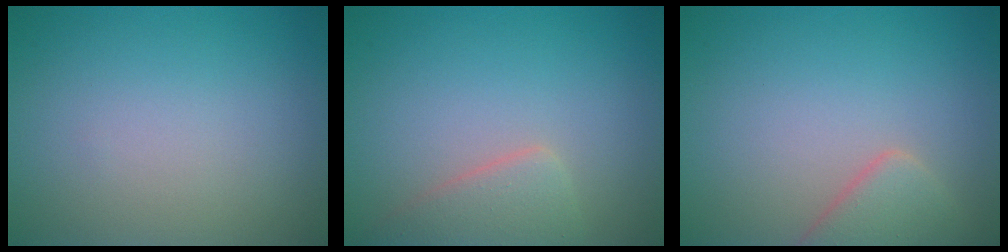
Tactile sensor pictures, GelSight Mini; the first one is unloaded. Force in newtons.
{"total": 2.8, "press": 2.8, "slide": 0.3}
{"total": 2.8, "press": 2.8, "slide": 0.4}